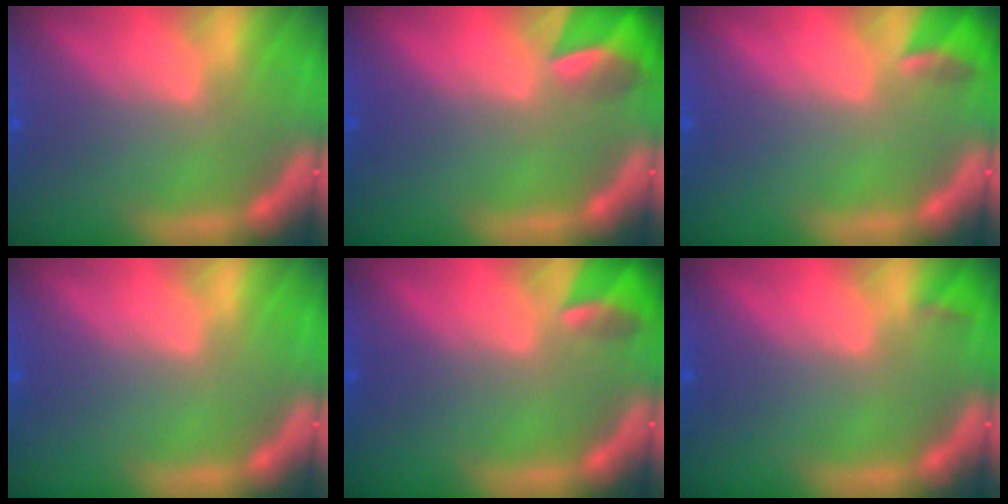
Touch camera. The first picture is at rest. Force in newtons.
{"total": 4.4}
{"total": 2.4}
{"total": 0.0}
{"total": 2.9}
{"total": 0.9}